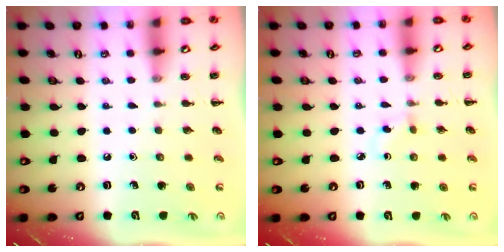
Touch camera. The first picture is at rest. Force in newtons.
{"total": 1.9, "press": 1.7, "slide": 0.9}